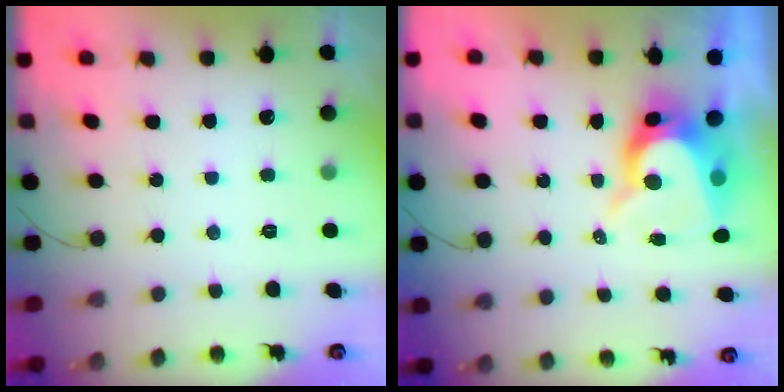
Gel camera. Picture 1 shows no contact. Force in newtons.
{"total": 10.1, "press": 10.0, "slide": 1.0}